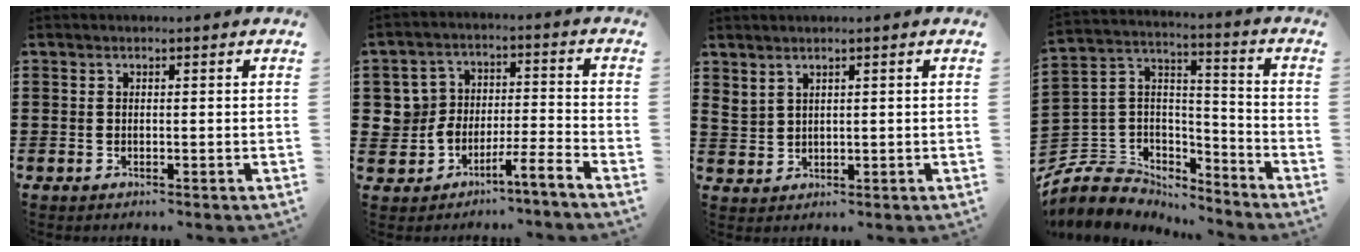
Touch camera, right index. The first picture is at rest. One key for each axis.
{"total": 4.3, "fx": -3.8, "fy": 1.8, "fz": 0.8, "tx": -0.029, "ty": 0.003, "tz": -0.080}
{"total": 1.8, "fx": 1.6, "fy": 0.8, "fz": 0.5, "tx": -0.014, "ty": 0.004, "tz": 0.031}
{"total": 6.8, "fx": -5.2, "fy": 4.3, "fz": 0.5, "tx": -0.053, "ty": -0.011, "tz": -0.108}